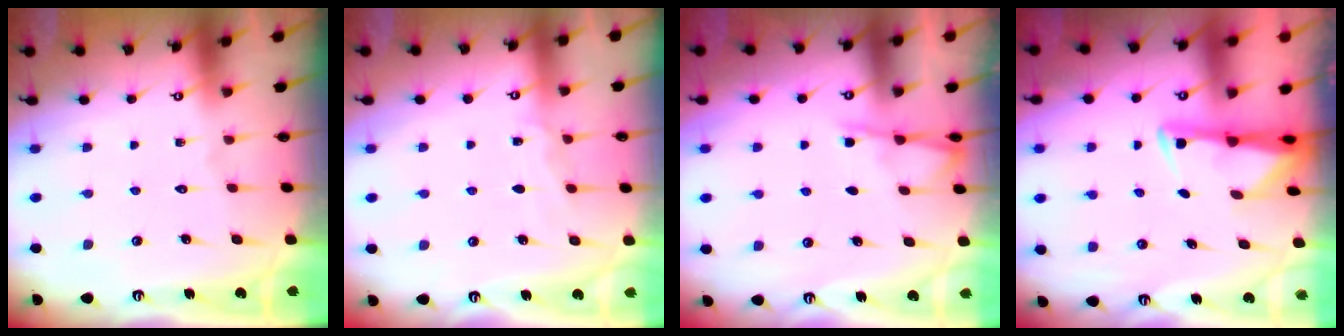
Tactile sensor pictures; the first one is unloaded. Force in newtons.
{"total": 4.1, "press": 4.0, "slide": 0.5}
{"total": 3.6, "press": 3.5, "slide": 0.6}
{"total": 3.0, "press": 2.9, "slide": 0.6}